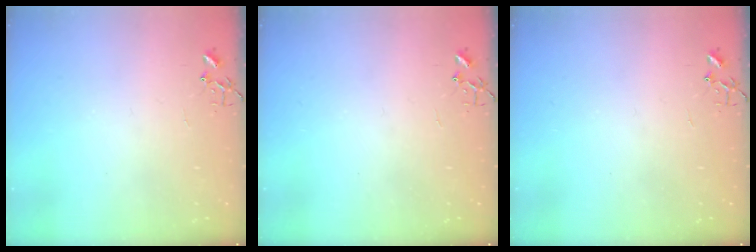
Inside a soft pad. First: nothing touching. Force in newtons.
{"total": 0.0}
{"total": 0.0}